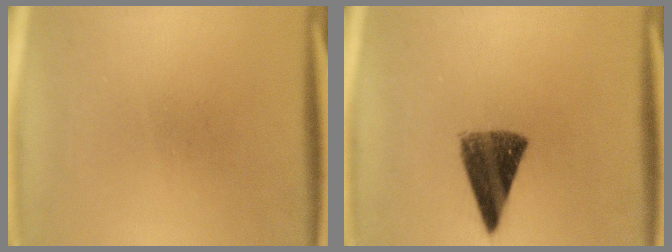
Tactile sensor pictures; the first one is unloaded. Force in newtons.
{"total": 9.6}